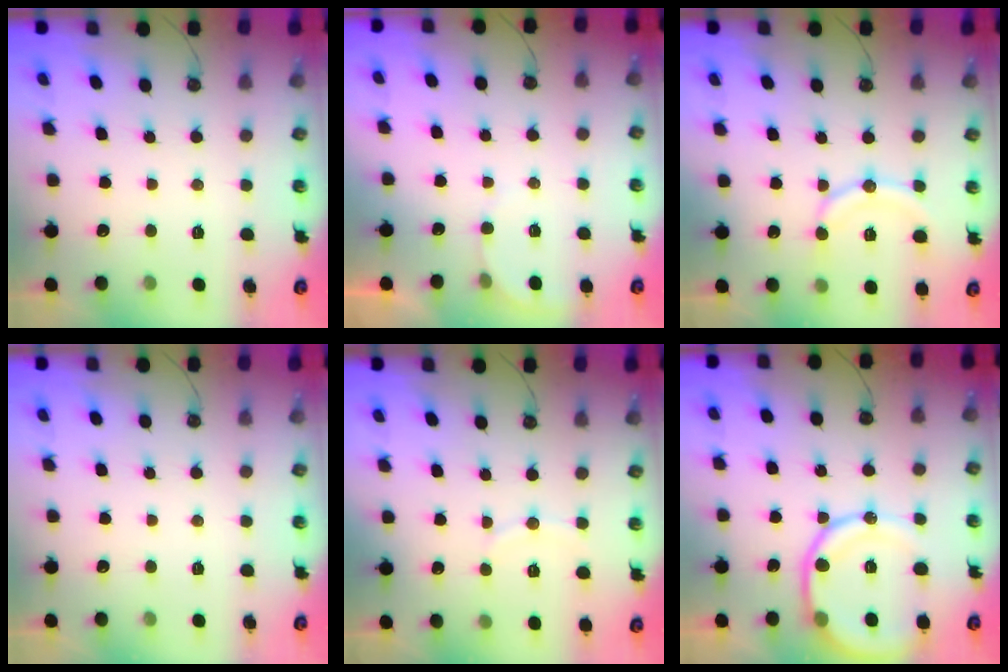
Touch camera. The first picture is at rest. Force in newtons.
{"total": 2.2, "press": 2.2, "slide": 0.2}
{"total": 12.1, "press": 12.0, "slide": 1.6}
{"total": 0.0}
{"total": 6.3, "press": 6.2, "slide": 1.3}
{"total": 14.2, "press": 14.0, "slide": 2.0}